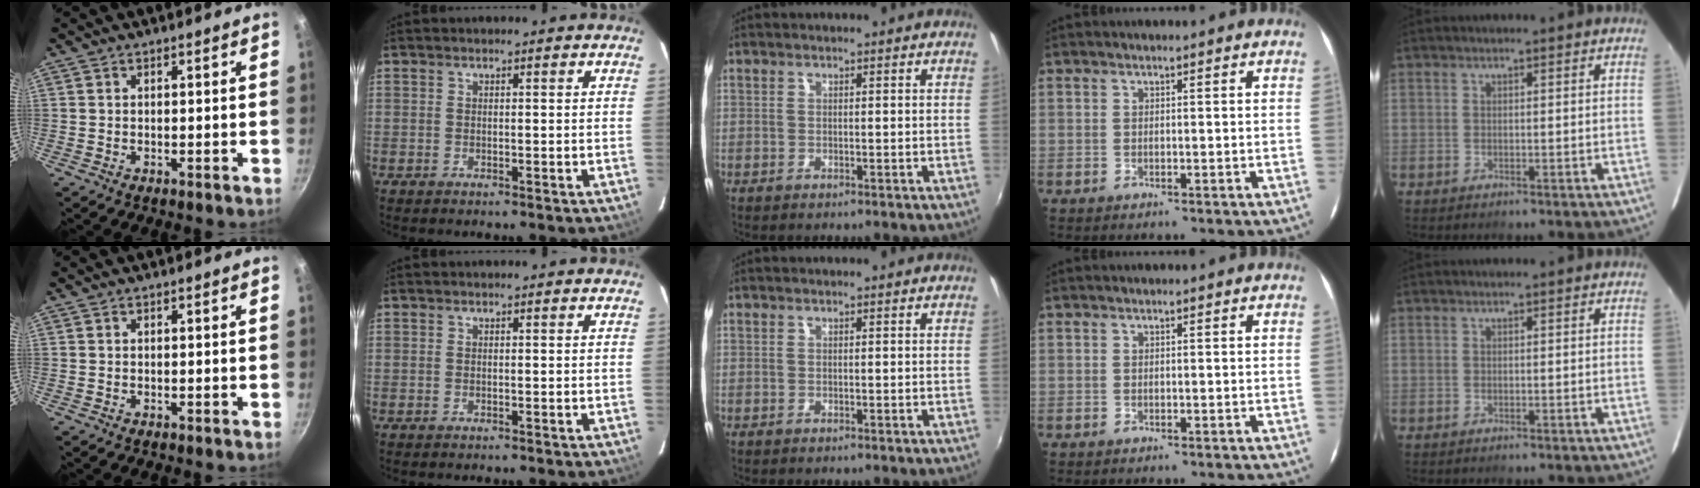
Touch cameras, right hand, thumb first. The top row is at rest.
{}